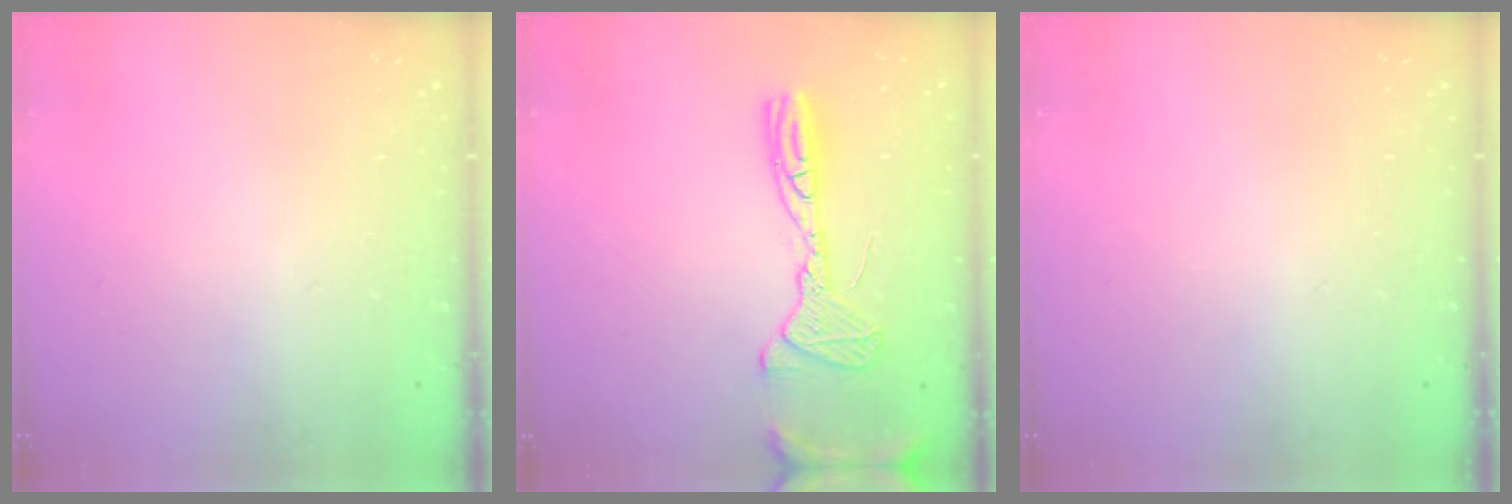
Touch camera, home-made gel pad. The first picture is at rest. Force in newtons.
{"total": 12.5, "press": 12.3, "slide": 2.3}
{"total": 0.0}